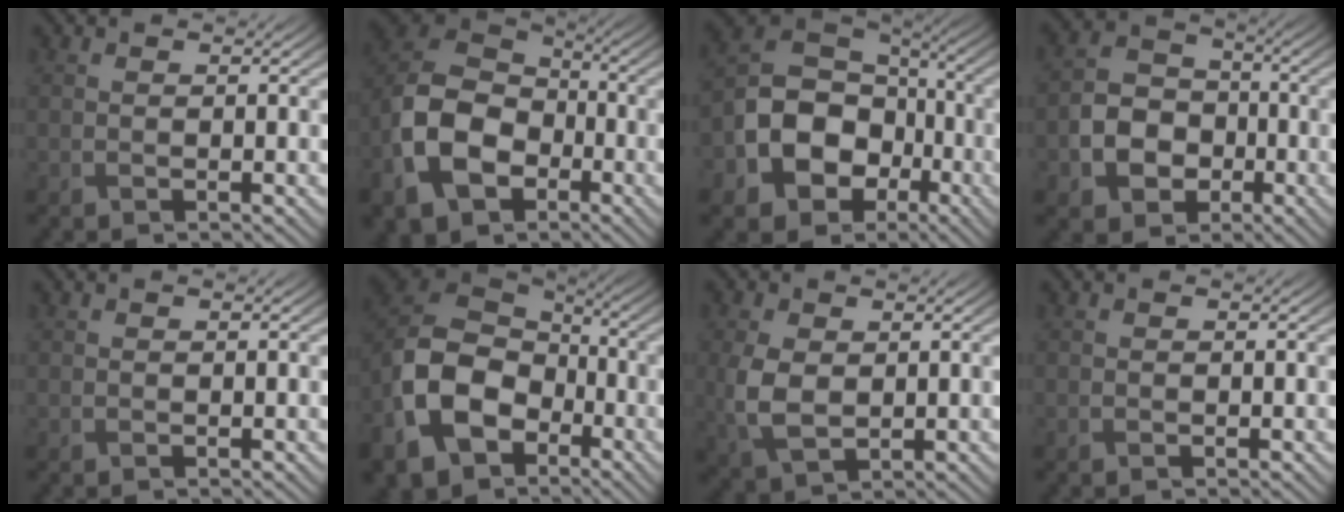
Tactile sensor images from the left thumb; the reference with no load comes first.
{"total": 13.9, "force": [-5.1, 9.6, 8.7], "torque": [-0.214, -0.028, -0.109]}
{"total": 12.3, "force": [-4.1, 9.3, 6.9], "torque": [-0.150, -0.027, -0.080]}
{"total": 7.2, "force": [-2.4, 5.8, 3.5], "torque": [-0.076, -0.008, -0.056]}
{"total": 0.0}
{"total": 15.3, "force": [-6.2, 10.9, 8.8], "torque": [-0.240, -0.042, -0.123]}
{"total": 5.6, "force": [0.2, 3.9, 4.0], "torque": [-0.113, -0.007, 0.009]}
{"total": 0.0}